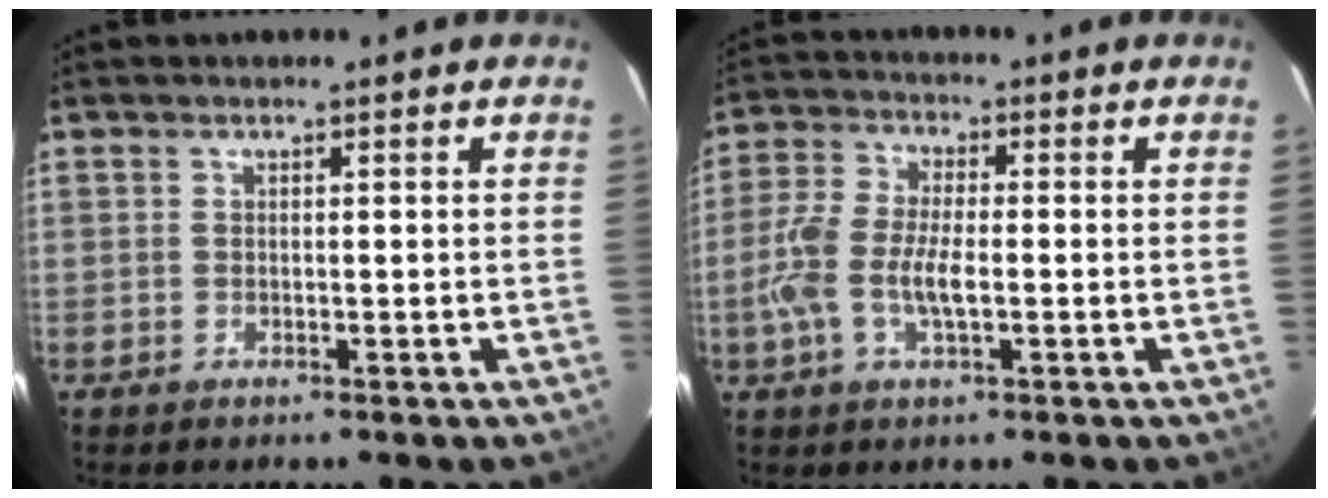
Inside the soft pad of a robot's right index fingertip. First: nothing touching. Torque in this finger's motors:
{"motor_torque": [0.85, -0.02, 0.39, 0.16]}